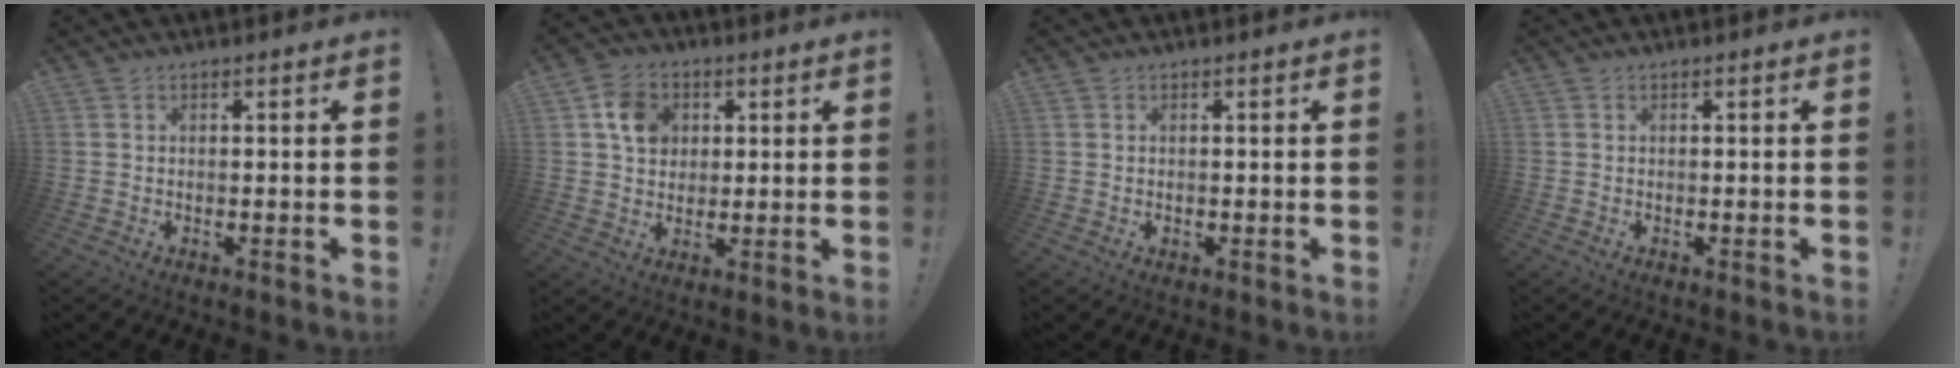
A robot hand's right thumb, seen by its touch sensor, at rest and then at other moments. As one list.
[{"total": 9.1, "force": [3.0, 7.6, 4.0], "torque": [-0.061, 0.002, 0.060]}, {"total": 0.5, "force": [0.1, 0.5, 0.0], "torque": [0.005, -0.001, 0.001]}, {"total": 0.0}]